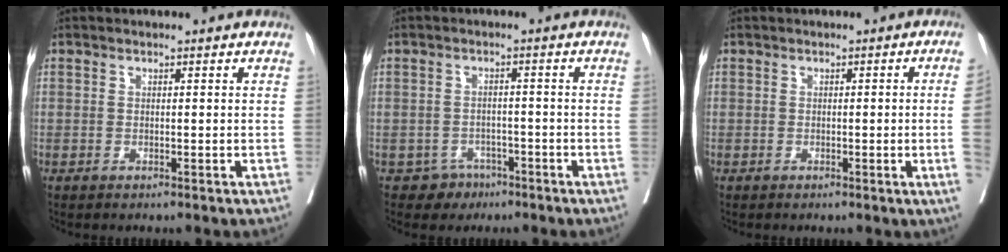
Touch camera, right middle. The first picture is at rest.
{"total": 3.2, "force": [-2.0, 2.4, 0.0], "torque": [0.001, 0.012, -0.026]}
{"total": 4.7, "force": [-0.6, -1.5, 4.5], "torque": [-0.066, -0.008, -0.002]}